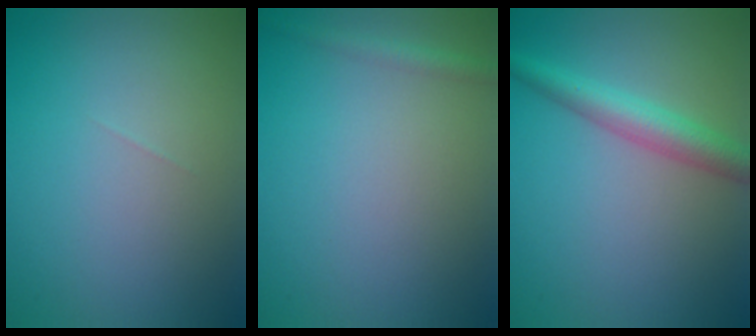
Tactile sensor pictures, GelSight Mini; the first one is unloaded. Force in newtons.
{"total": 1.3, "press": 1.3, "slide": 0.0}
{"total": 3.7, "press": 3.7, "slide": 0.1}